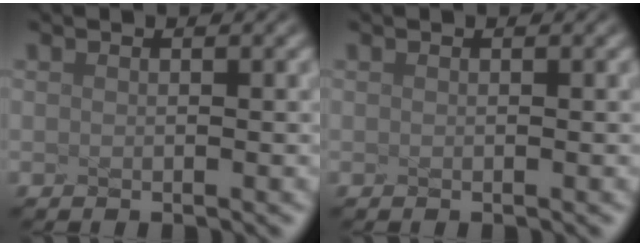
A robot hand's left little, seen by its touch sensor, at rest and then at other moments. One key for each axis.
{"total": 0.0}